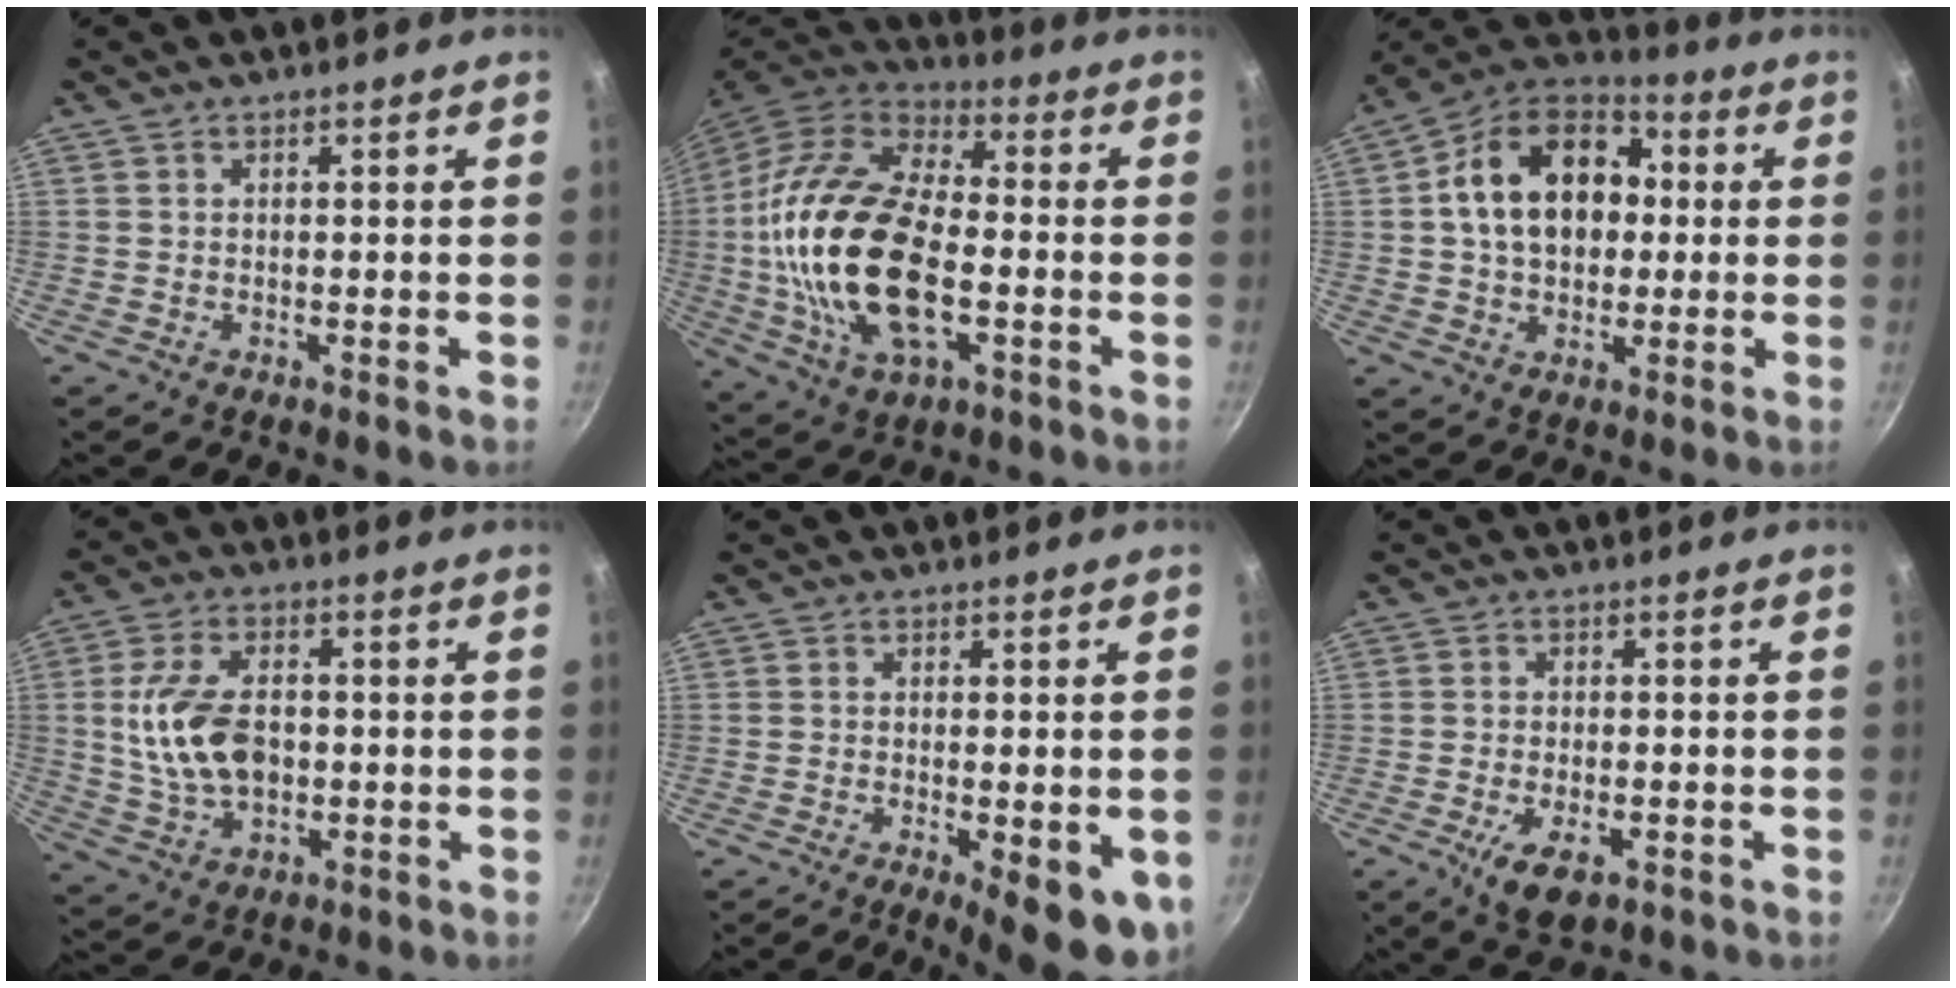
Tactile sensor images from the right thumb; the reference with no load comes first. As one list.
[{"total": 25.4, "force": [-2.8, 13.5, 21.4], "torque": [-0.418, 0.020, -0.055]}, {"total": 18.5, "force": [2.2, 13.2, 12.8], "torque": [-0.185, 0.031, 0.021]}, {"total": 12.7, "force": [0.2, 8.0, 9.9], "torque": [-0.173, 0.007, 0.004]}, {"total": 11.0, "force": [-3.5, 3.5, 9.9], "torque": [-0.112, -0.002, -0.040]}, {"total": 7.0, "force": [-2.9, 3.4, 5.4], "torque": [-0.090, -0.001, -0.043]}]